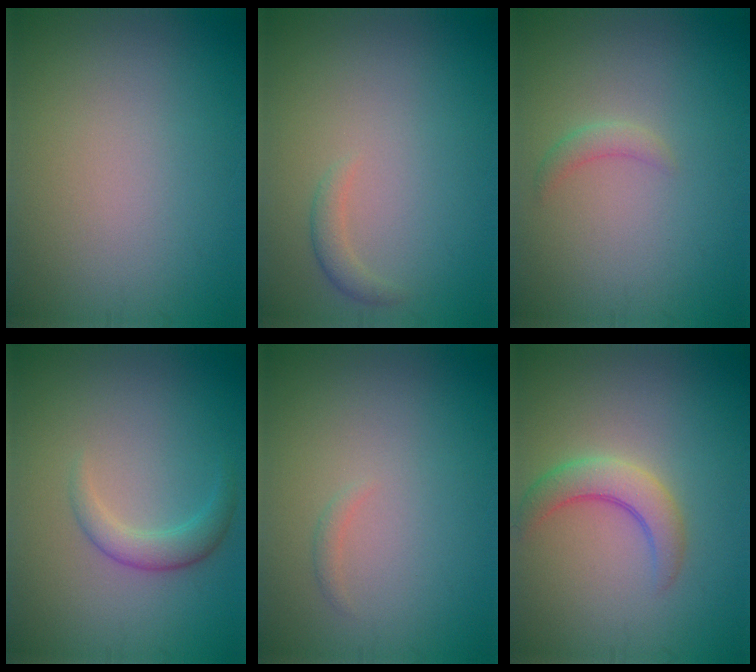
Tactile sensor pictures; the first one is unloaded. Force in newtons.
{"total": 1.1, "press": 1.1, "slide": 0.1}
{"total": 1.2, "press": 1.2, "slide": 0.1}
{"total": 2.3, "press": 2.3, "slide": 0.1}
{"total": 0.5, "press": 0.5, "slide": 0.0}
{"total": 3.2, "press": 3.2, "slide": 0.2}